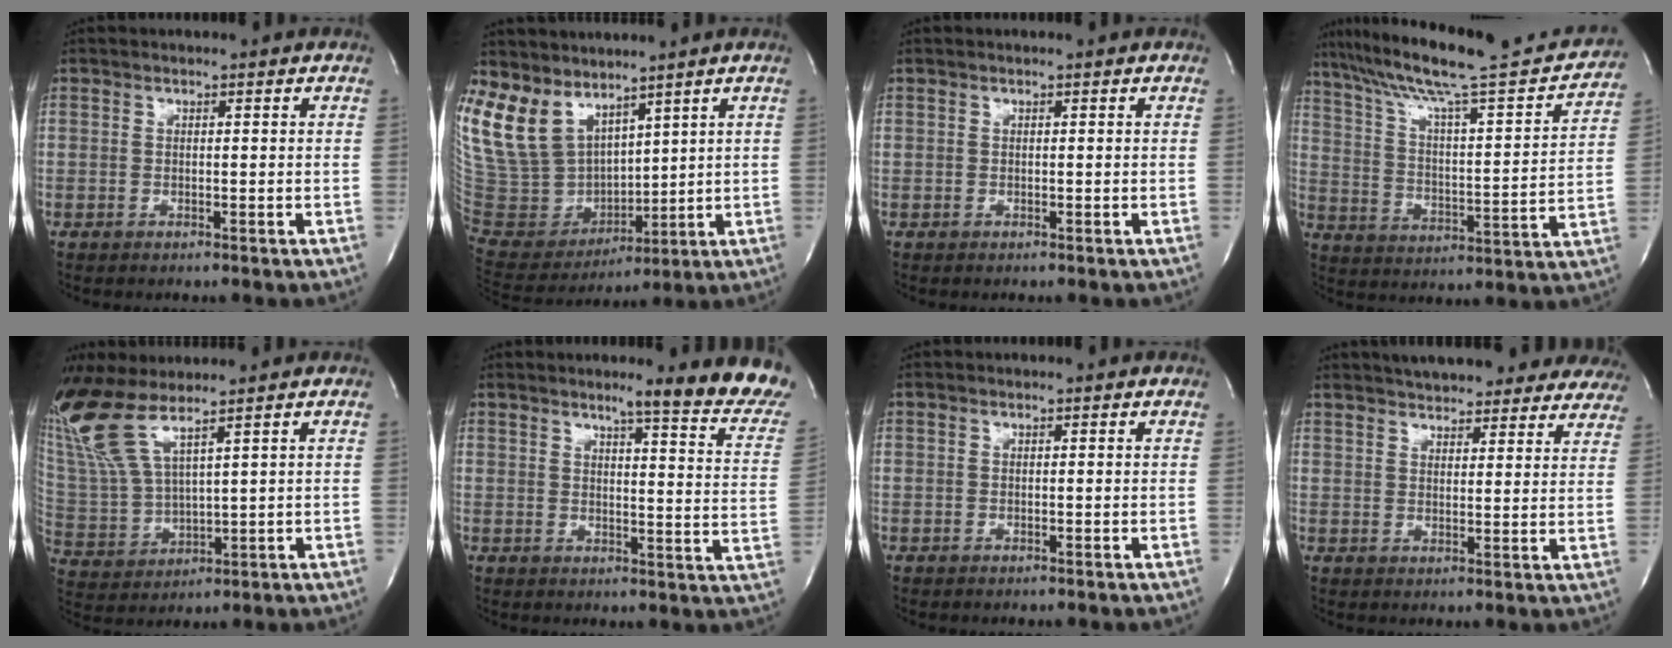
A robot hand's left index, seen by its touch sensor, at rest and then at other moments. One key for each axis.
{"total": 19.9, "fx": 13.9, "fy": 11.5, "fz": 8.3, "tx": -0.231, "ty": 0.026, "tz": 0.292}
{"total": 0.0}
{"total": 25.0, "fx": 21.5, "fy": 2.4, "fz": 12.6, "tx": -0.204, "ty": -0.006, "tz": 0.302}
{"total": 12.3, "fx": 8.9, "fy": 2.2, "fz": 8.2, "tx": -0.199, "ty": -0.004, "tz": 0.187}
{"total": 14.6, "fx": 12.9, "fy": 0.3, "fz": 6.8, "tx": -0.070, "ty": -0.075, "tz": 0.136}
{"total": 0.0}
{"total": 25.1, "fx": 22.6, "fy": 6.7, "fz": 8.6, "tx": -0.138, "ty": -0.018, "tz": 0.272}